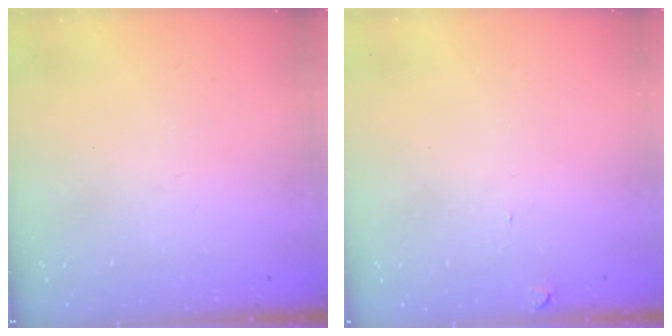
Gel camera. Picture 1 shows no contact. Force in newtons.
{"total": 1.3, "press": 1.2, "slide": 0.5}